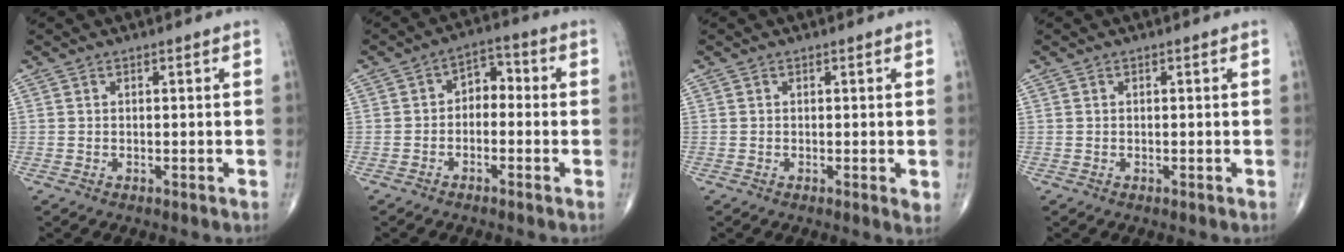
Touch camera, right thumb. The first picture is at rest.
{"total": 4.8, "force": [-0.8, 3.4, 3.3], "torque": [-0.030, 0.031, -0.028]}
{"total": 1.5, "force": [0.0, 0.4, 1.4], "torque": [-0.019, -0.006, -0.004]}
{"total": 0.0}